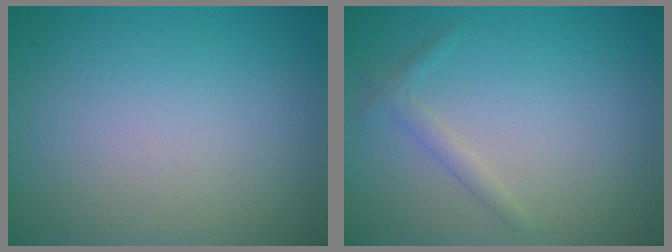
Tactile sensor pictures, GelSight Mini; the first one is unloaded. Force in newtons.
{"total": 1.2, "press": 1.2, "slide": 0.1}